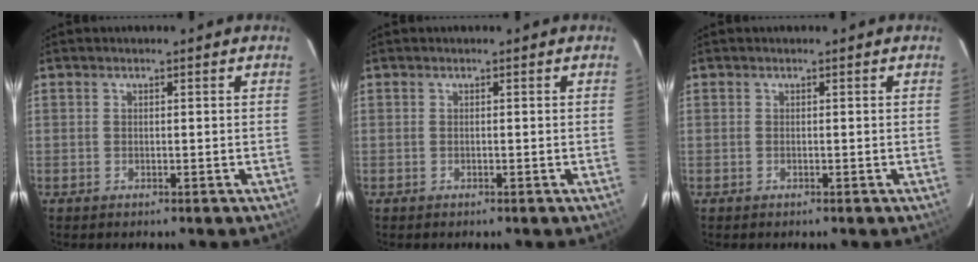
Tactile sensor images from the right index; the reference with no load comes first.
{"total": 0.0}
{"total": 0.0}